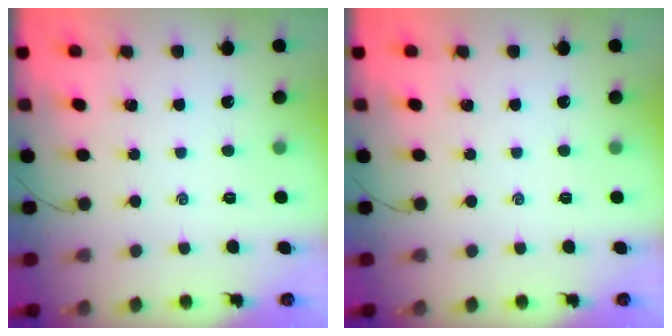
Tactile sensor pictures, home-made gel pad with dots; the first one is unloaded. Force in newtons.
{"total": 0.0}